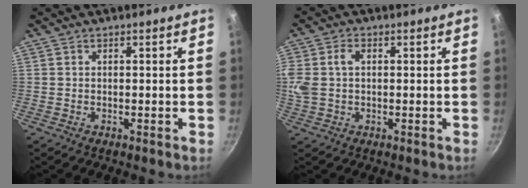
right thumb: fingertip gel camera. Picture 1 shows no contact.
{"total": 6.5, "force": [0.9, 4.4, 4.7], "torque": [-0.097, 0.011, 0.015]}